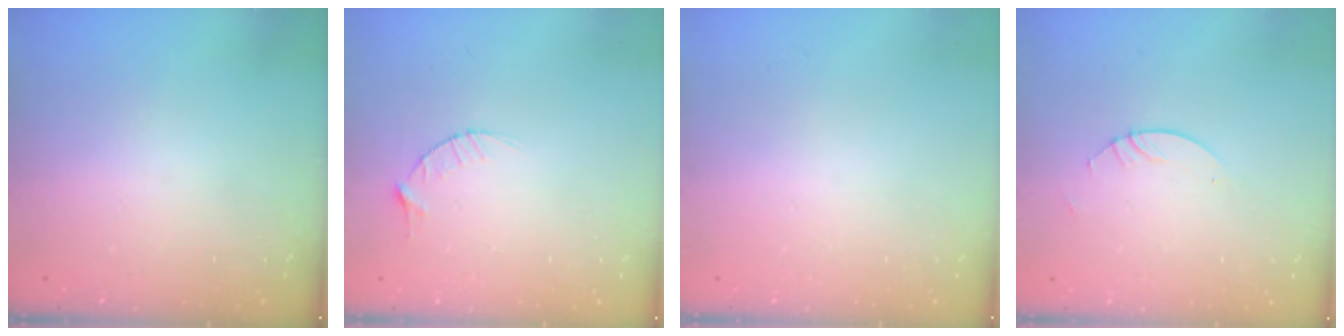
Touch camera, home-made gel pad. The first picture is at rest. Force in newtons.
{"total": 3.4, "press": 3.4, "slide": 0.4}
{"total": 0.0}
{"total": 2.4, "press": 2.4, "slide": 0.2}